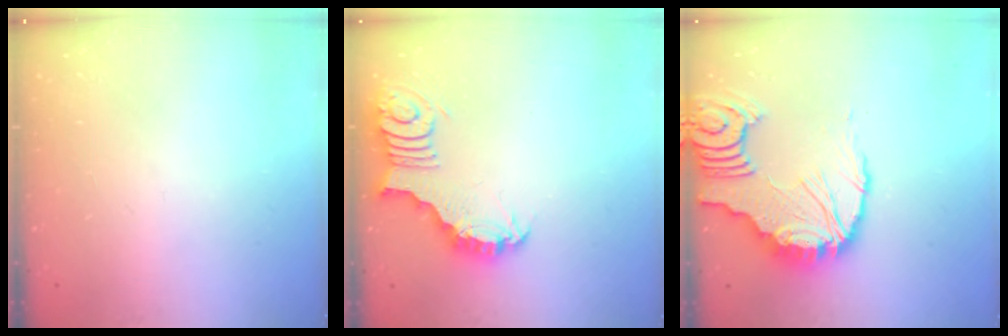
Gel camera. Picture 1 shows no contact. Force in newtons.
{"total": 3.9, "press": 3.8, "slide": 0.8}
{"total": 10.7, "press": 10.6, "slide": 1.3}